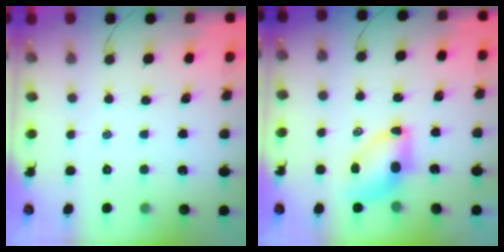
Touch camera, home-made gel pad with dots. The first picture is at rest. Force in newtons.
{"total": 7.5, "press": 7.4, "slide": 1.4}